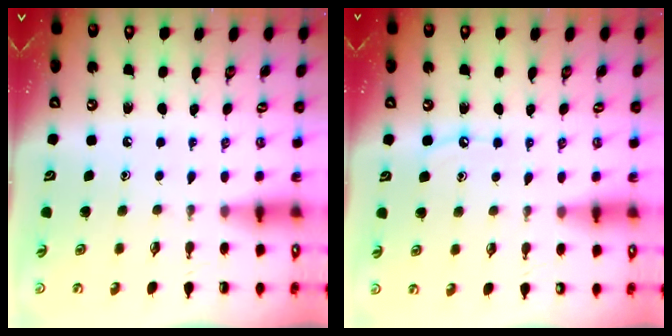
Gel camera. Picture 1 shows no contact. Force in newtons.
{"total": 6.2, "press": 6.2, "slide": 0.7}